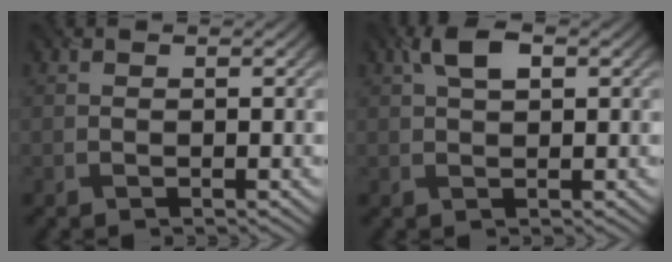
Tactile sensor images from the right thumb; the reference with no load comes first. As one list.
[{"total": 3.3, "force": [1.5, 1.5, 2.5], "torque": [-0.052, 0.009, 0.024]}]